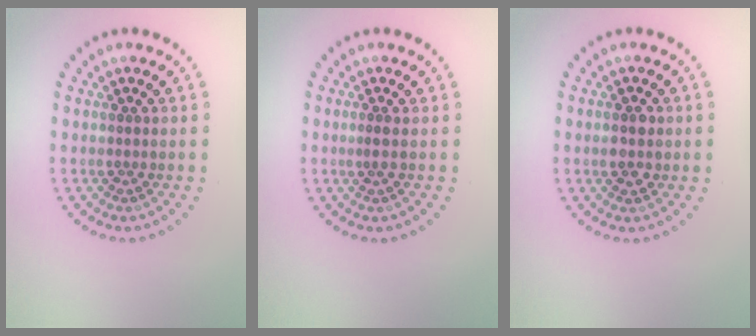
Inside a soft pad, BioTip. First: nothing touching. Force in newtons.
{"total": 0.5, "press": 0.4, "slide": 0.3}
{"total": 2.3, "press": 2.3, "slide": 0.1}